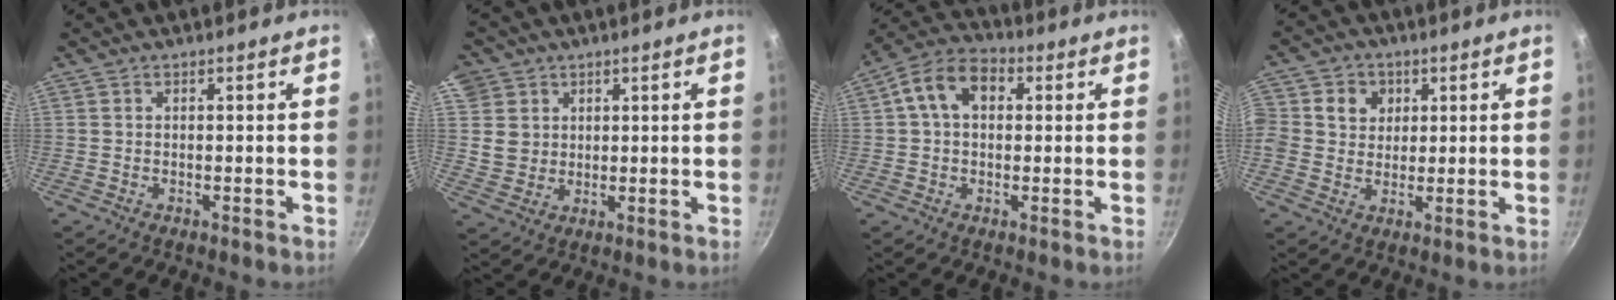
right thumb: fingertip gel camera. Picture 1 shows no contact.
{"total": 6.7, "force": [2.6, 6.1, 1.3], "torque": [0.023, -0.002, 0.052]}
{"total": 9.9, "force": [2.2, 6.8, 6.9], "torque": [-0.103, 0.026, 0.019]}
{"total": 9.1, "force": [2.0, 8.3, 3.1], "torque": [-0.045, 0.008, 0.020]}